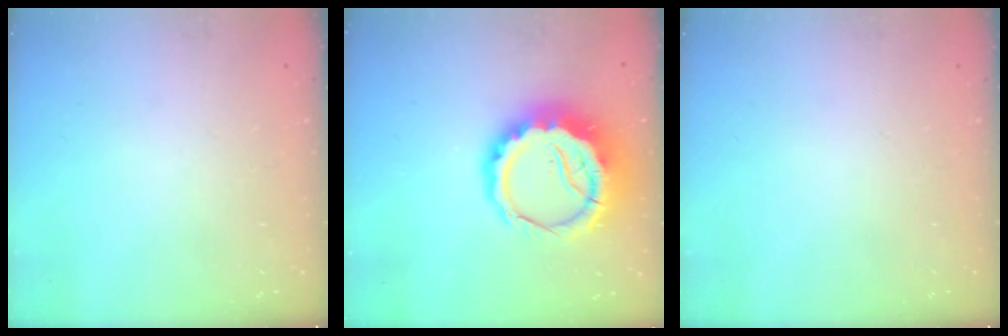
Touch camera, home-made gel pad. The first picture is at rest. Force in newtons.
{"total": 13.1, "press": 12.7, "slide": 3.1}
{"total": 0.0}